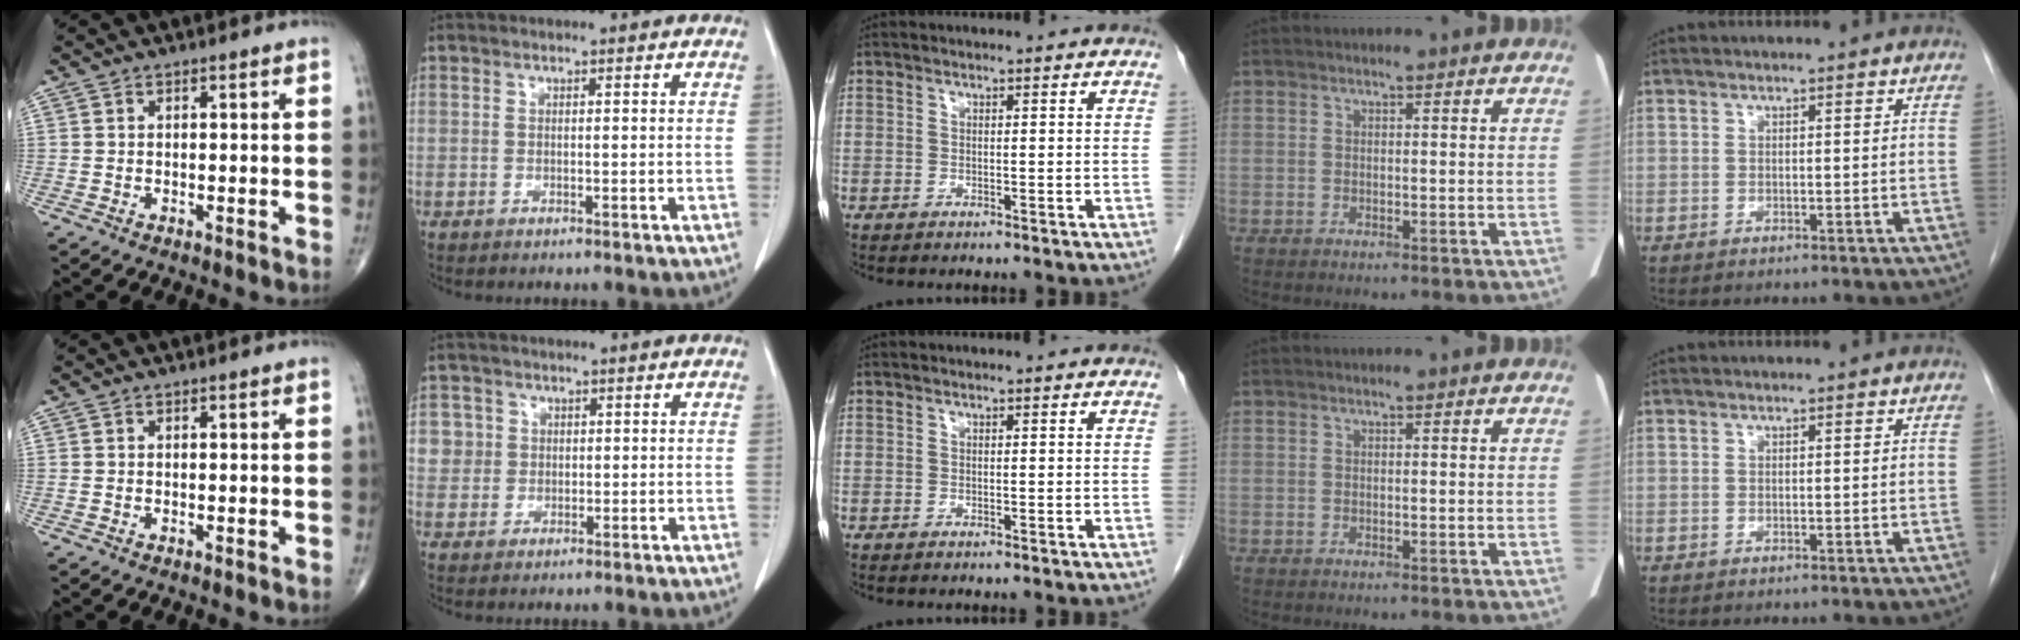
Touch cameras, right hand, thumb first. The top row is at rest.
{"index": {"total": 3.7, "force": [1.0, 3.5, -0.1], "torque": [0.023, 0.005, 0.017]}}